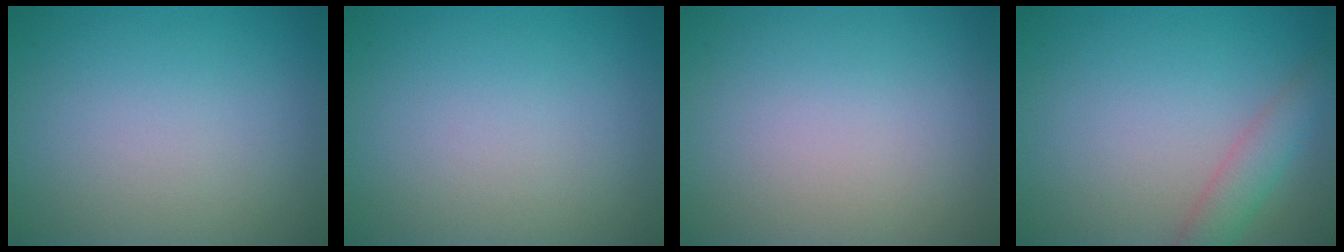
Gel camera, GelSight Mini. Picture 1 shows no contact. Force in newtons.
{"total": 0.0}
{"total": 0.0}
{"total": 2.8, "press": 2.8, "slide": 0.2}